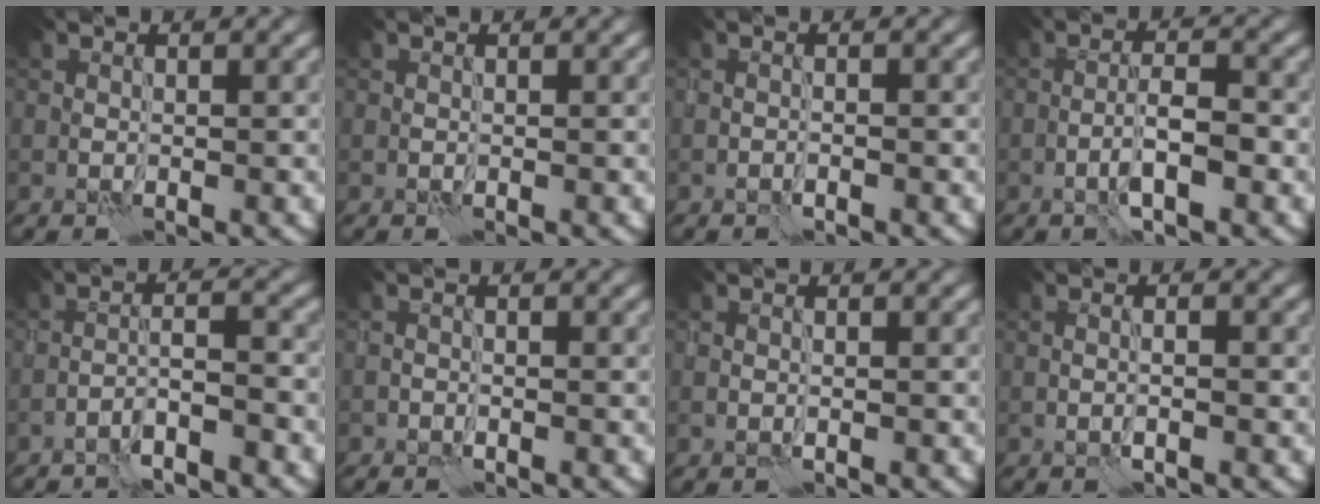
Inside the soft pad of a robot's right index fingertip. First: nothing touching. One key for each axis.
{"total": 0.0}
{"total": 0.7, "fx": -0.6, "fy": 0.1, "fz": 0.4, "tx": -0.008, "ty": 0.004, "tz": -0.011}
{"total": 3.5, "fx": -1.5, "fy": 0.8, "fz": 3.1, "tx": -0.056, "ty": 0.011, "tz": -0.032}
{"total": 3.1, "fx": -2.4, "fy": 0.2, "fz": 1.9, "tx": -0.033, "ty": 0.013, "tz": -0.050}
{"total": 0.7, "fx": -0.6, "fy": 0.3, "fz": 0.1, "tx": -0.001, "ty": 0.002, "tz": -0.012}
{"total": 0.6, "fx": -0.2, "fy": 0.1, "fz": 0.5, "tx": -0.012, "ty": 0.000, "tz": -0.003}
{"total": 1.4, "fx": -0.3, "fy": 0.3, "fz": 1.3, "tx": -0.013, "ty": -0.007, "tz": -0.008}